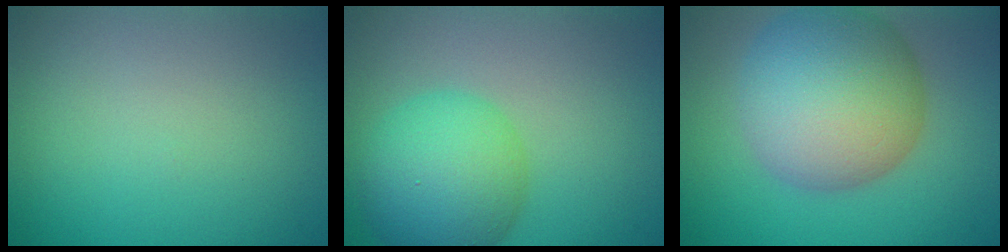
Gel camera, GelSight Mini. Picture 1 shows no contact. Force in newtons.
{"total": 6.8, "press": 6.8, "slide": 0.1}
{"total": 10.7, "press": 10.7, "slide": 0.3}